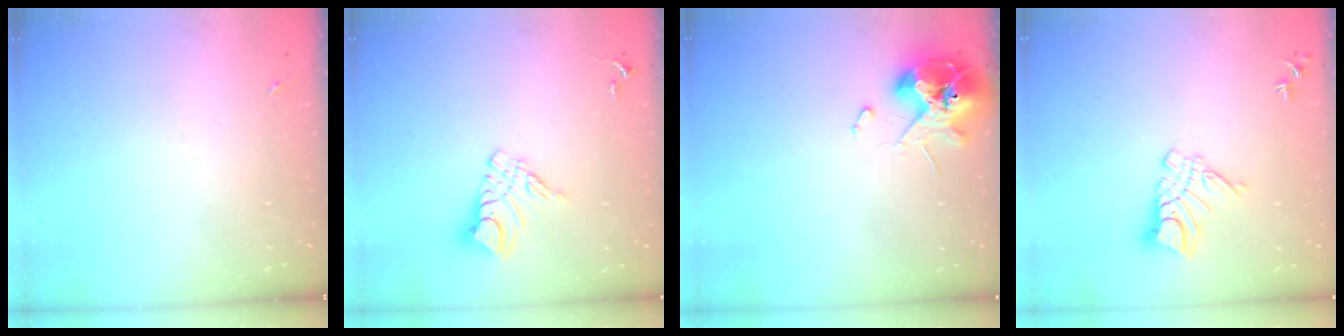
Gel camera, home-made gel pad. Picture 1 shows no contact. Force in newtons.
{"total": 10.3, "press": 10.3, "slide": 0.9}
{"total": 13.0, "press": 12.8, "slide": 1.8}
{"total": 10.5, "press": 10.4, "slide": 1.0}